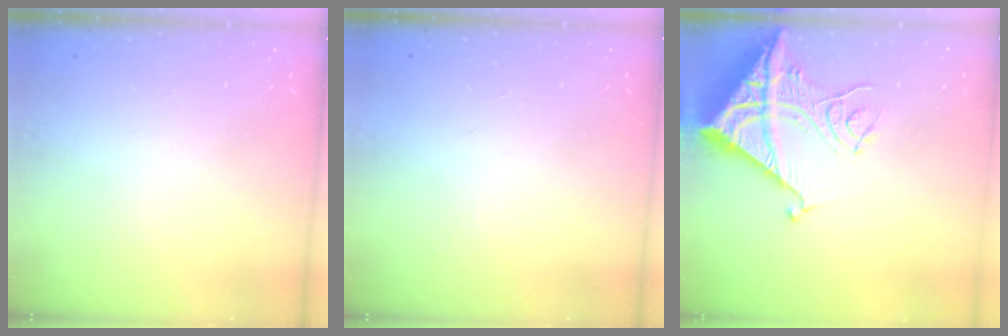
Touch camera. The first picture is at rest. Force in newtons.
{"total": 1.5, "press": 1.5, "slide": 0.1}
{"total": 16.7, "press": 16.6, "slide": 1.8}